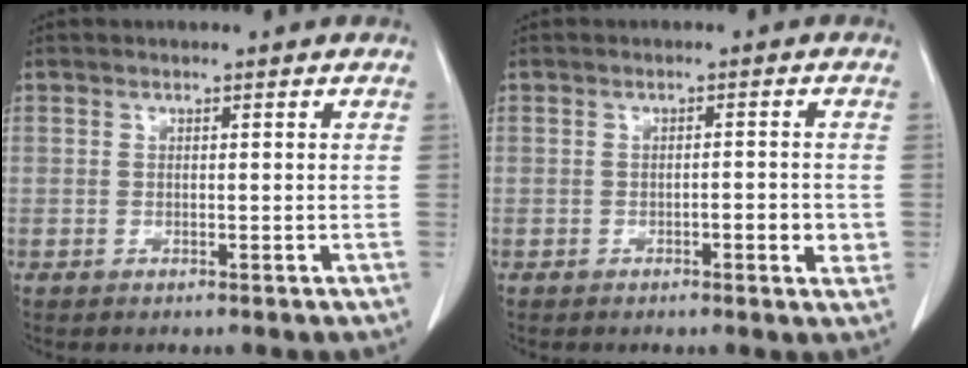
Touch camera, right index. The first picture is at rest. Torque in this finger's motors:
{"motor_torque": [0.41, -0.37, 0.26, 0.04]}